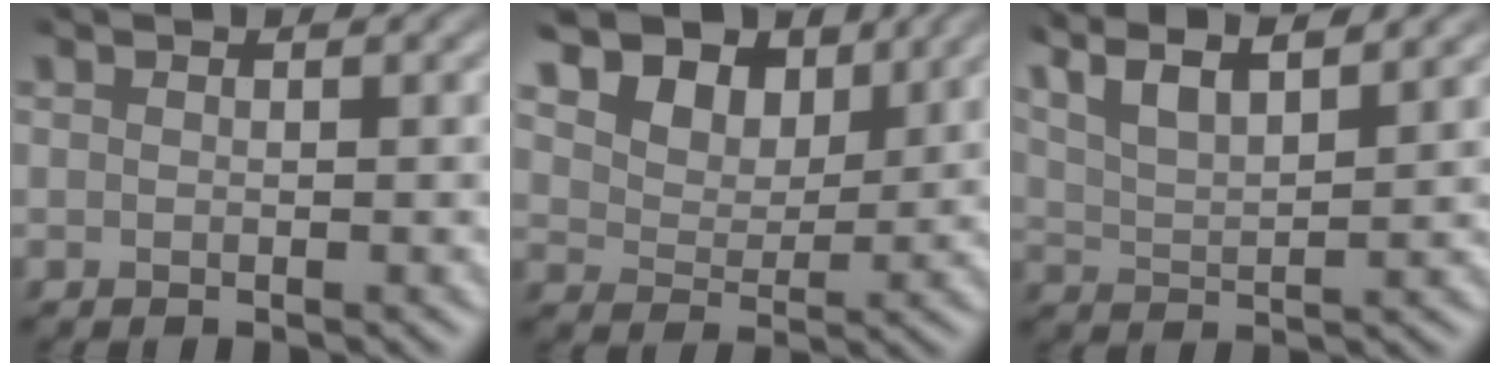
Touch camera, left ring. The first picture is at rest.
{"total": 10.9, "force": [6.6, 6.8, 5.2], "torque": [-0.110, 0.020, 0.110]}
{"total": 9.1, "force": [6.6, 2.7, 5.6], "torque": [-0.107, 0.035, 0.082]}